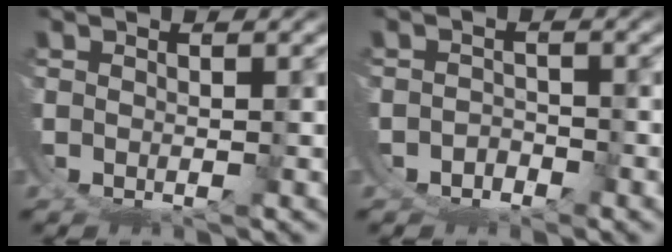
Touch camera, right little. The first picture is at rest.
{"total": 3.1, "force": [-1.2, 2.7, -0.8], "torque": [-0.014, -0.019, -0.021]}